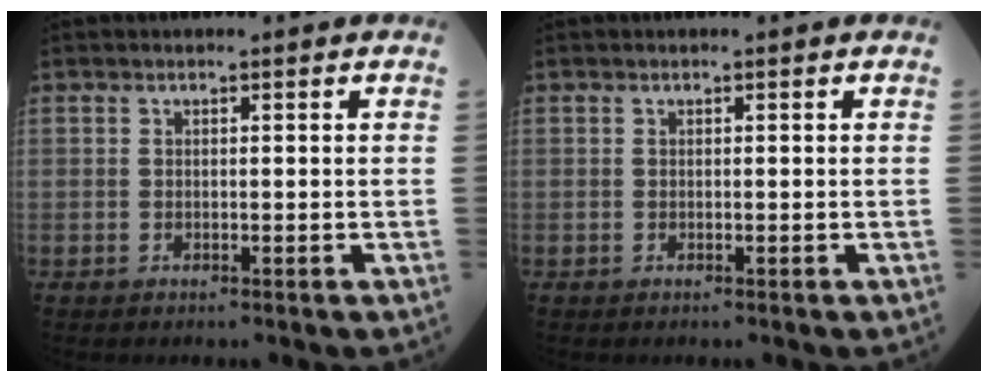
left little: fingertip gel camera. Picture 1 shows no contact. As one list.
[{"total": 0.0}]